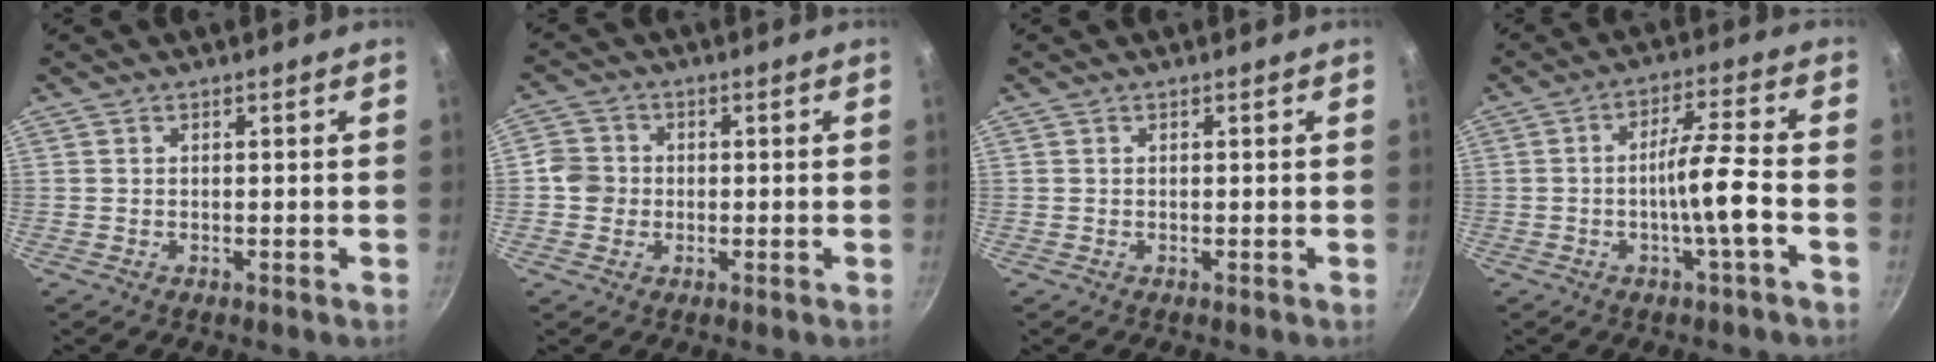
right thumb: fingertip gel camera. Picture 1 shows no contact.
{"total": 4.6, "force": [-0.6, 4.3, 1.4], "torque": [-0.004, 0.013, -0.020]}
{"total": 0.0}
{"total": 8.2, "force": [-2.5, 0.3, 7.8], "torque": [-0.137, 0.026, -0.045]}